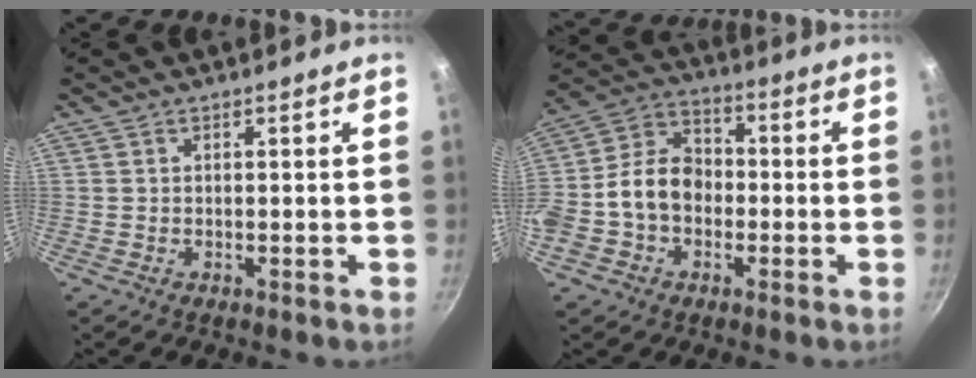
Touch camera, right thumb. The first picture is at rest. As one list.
[{"total": 12.9, "force": [-2.2, 9.9, 8.1], "torque": [-0.111, 0.043, -0.057]}]